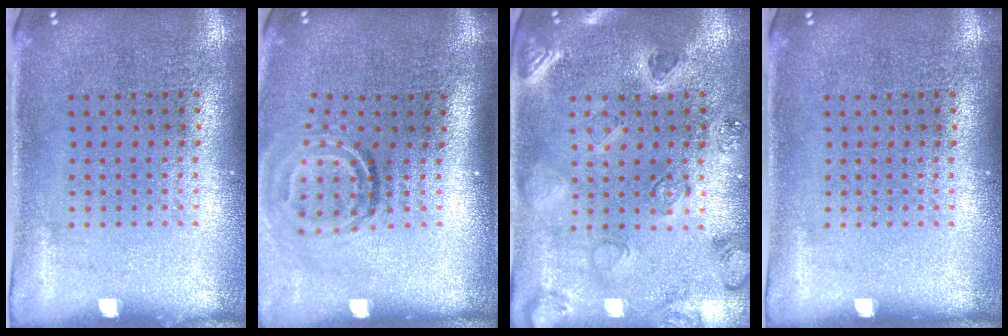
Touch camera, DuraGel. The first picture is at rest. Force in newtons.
{"total": 1.9, "press": 1.2, "slide": 1.5}
{"total": 0.8, "press": 0.7, "slide": 0.3}
{"total": 0.0}